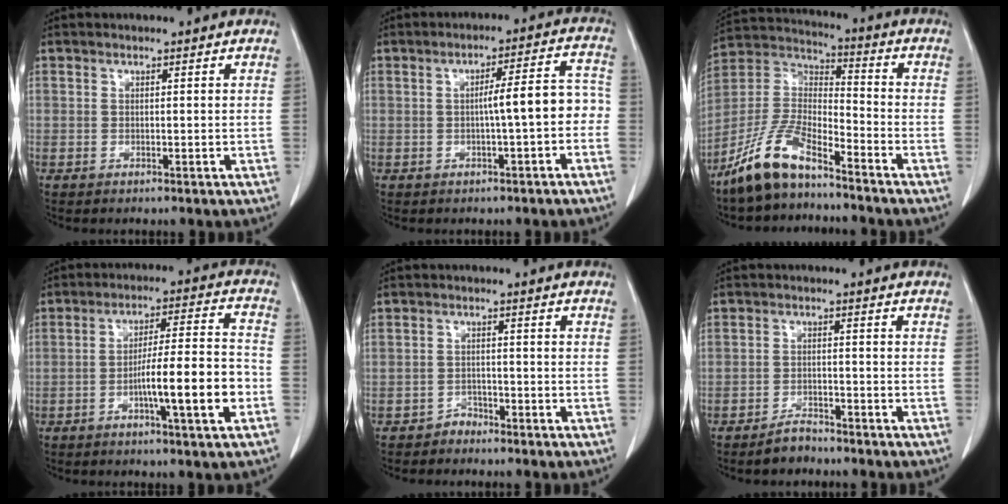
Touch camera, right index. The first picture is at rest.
{"total": 6.5, "force": [-1.2, 1.0, 6.3], "torque": [-0.084, 0.033, -0.016]}
{"total": 11.8, "force": [-9.1, 3.2, 6.8], "torque": [-0.155, 0.011, -0.179]}
{"total": 11.9, "force": [-3.9, 0.5, 11.3], "torque": [-0.179, 0.007, -0.061]}
{"total": 1.8, "force": [-1.6, 0.8, -0.1], "torque": [0.002, 0.004, -0.027]}
{"total": 2.9, "force": [-2.6, 0.9, 0.7], "torque": [-0.015, 0.000, -0.044]}